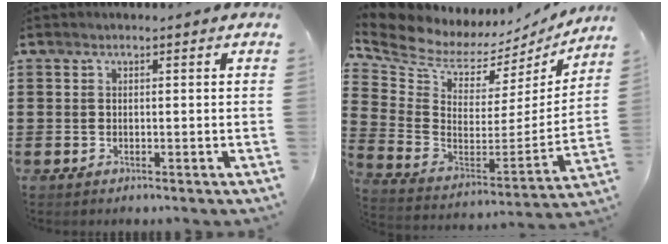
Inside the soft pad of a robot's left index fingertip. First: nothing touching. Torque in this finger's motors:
{"motor_torque": [1.11, -1.02, 0.47, 0.05]}